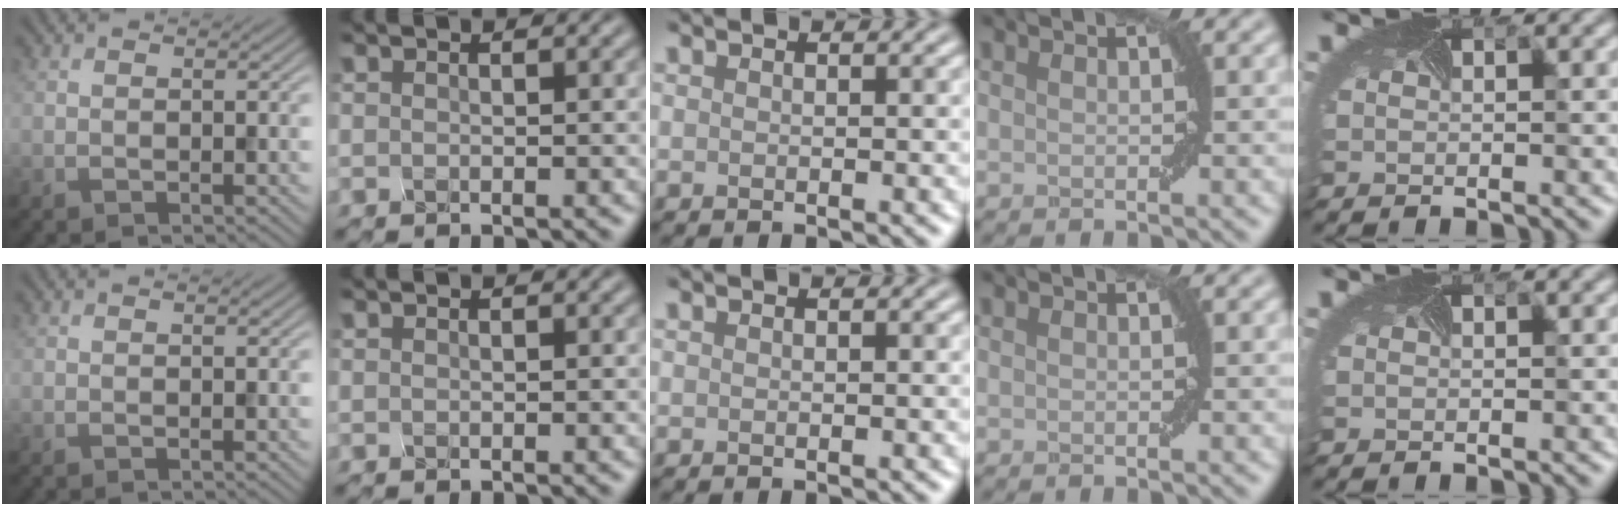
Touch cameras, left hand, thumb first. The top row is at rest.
{}